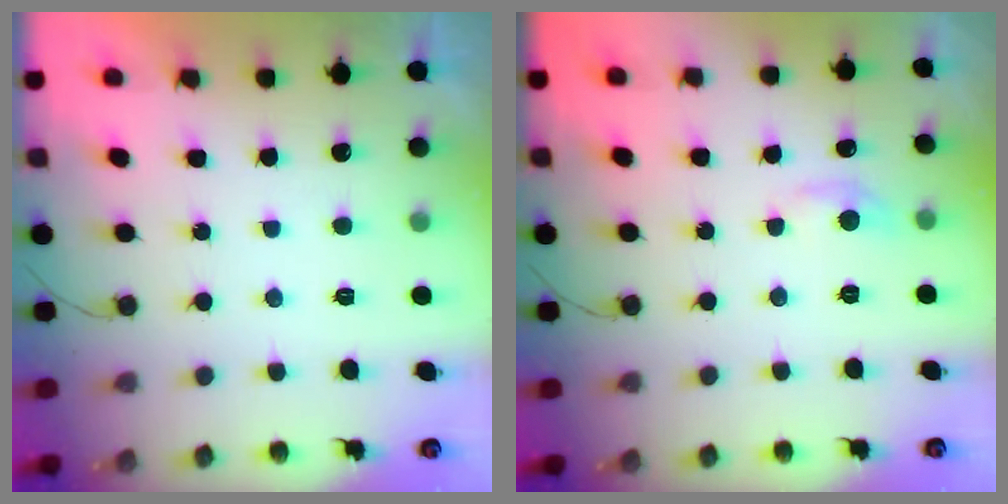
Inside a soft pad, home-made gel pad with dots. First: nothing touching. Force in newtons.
{"total": 4.8, "press": 4.8, "slide": 0.7}